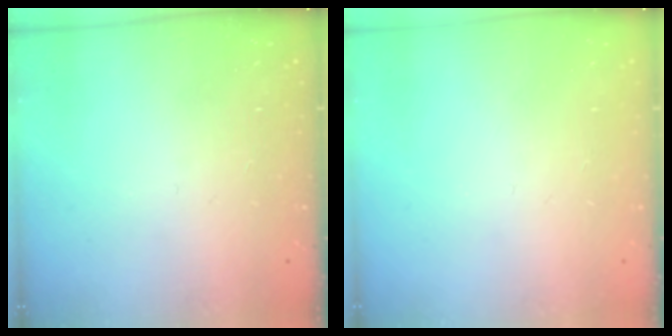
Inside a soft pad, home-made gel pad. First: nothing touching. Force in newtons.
{"total": 0.0}